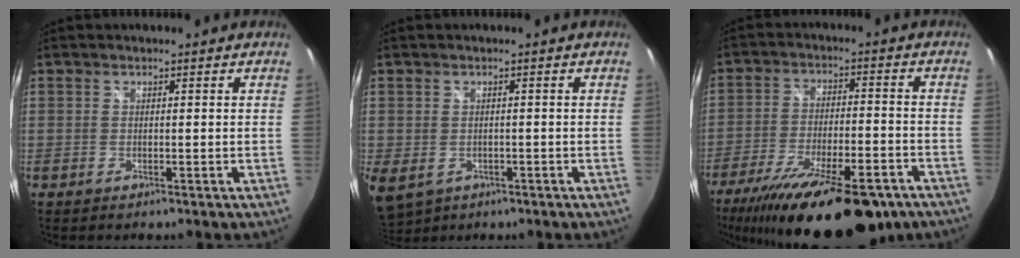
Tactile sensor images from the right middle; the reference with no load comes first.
{"total": 6.7, "force": [-2.3, 5.0, 3.8], "torque": [-0.077, -0.024, -0.028]}
{"total": 24.1, "force": [-17.3, 7.8, 14.9], "torque": [-0.269, -0.050, -0.256]}